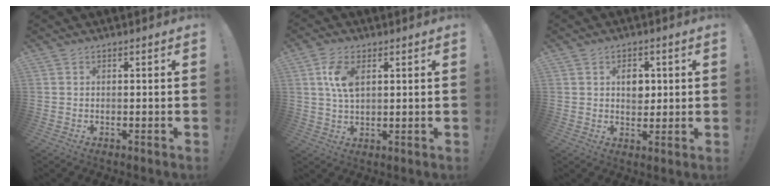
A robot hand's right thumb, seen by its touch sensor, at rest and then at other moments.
{"total": 7.7, "force": [2.5, 4.1, 6.0], "torque": [-0.121, -0.002, 0.042]}
{"total": 6.0, "force": [1.0, 4.8, 3.4], "torque": [-0.039, 0.000, 0.013]}